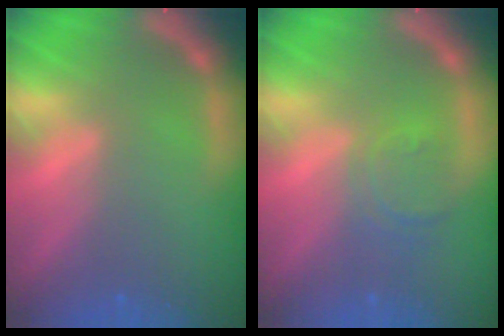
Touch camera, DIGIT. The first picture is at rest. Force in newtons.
{"total": 3.0}